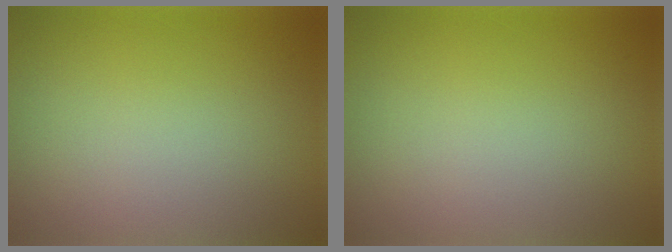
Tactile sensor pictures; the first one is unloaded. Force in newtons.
{"total": 0.0}